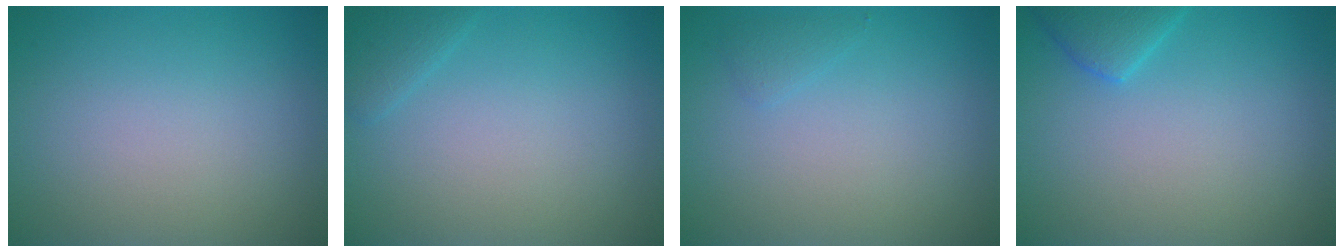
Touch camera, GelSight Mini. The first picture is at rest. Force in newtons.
{"total": 1.2, "press": 1.2, "slide": 0.0}
{"total": 0.8, "press": 0.8, "slide": 0.0}
{"total": 2.3, "press": 2.3, "slide": 0.2}